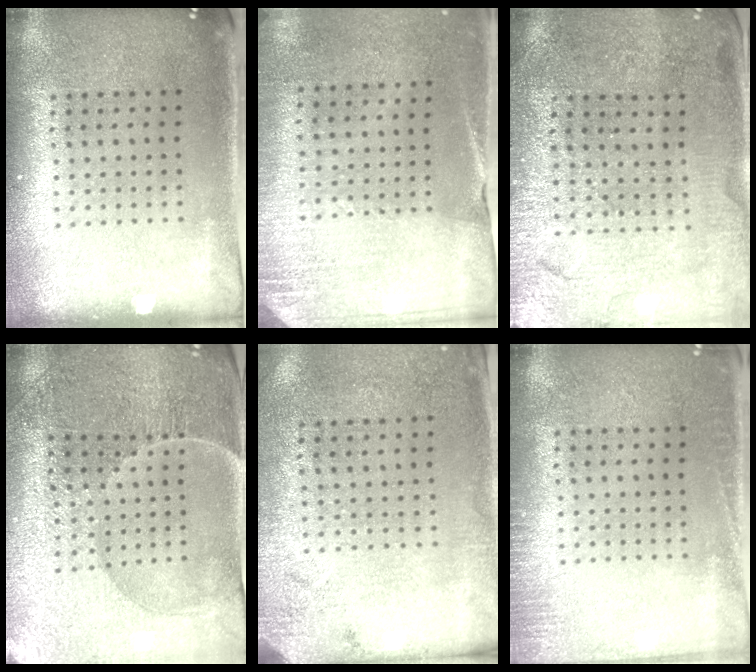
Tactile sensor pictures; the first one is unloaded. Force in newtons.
{"total": 2.7, "press": 2.6, "slide": 0.9}
{"total": 1.5, "press": 1.5, "slide": 0.2}
{"total": 3.5, "press": 3.5, "slide": 0.2}
{"total": 2.8, "press": 2.2, "slide": 1.6}
{"total": 1.6, "press": 1.6, "slide": 0.4}